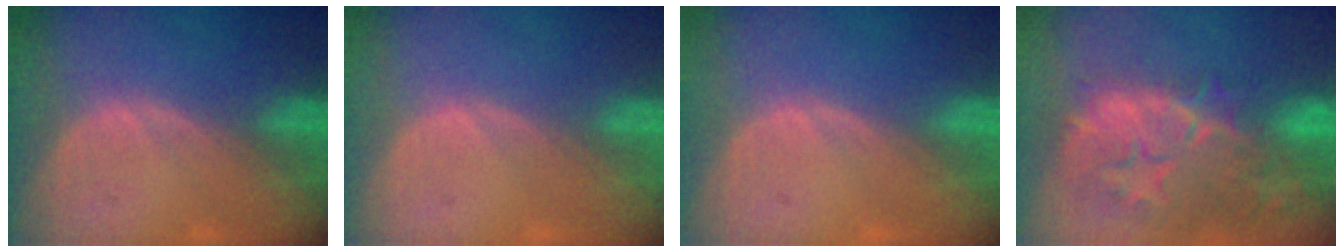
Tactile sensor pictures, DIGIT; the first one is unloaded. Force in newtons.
{"total": 0.0}
{"total": 0.0}
{"total": 14.6, "press": 11.8, "slide": 8.6}